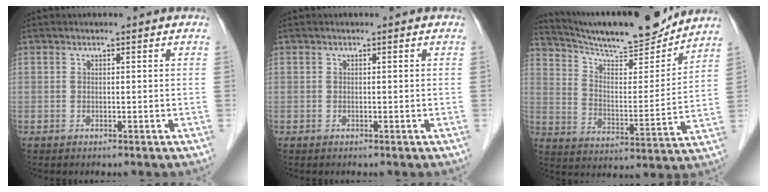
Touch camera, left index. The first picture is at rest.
{"total": 0.0}
{"total": 17.8, "force": [16.6, 1.7, 6.2], "torque": [-0.110, -0.013, 0.259]}